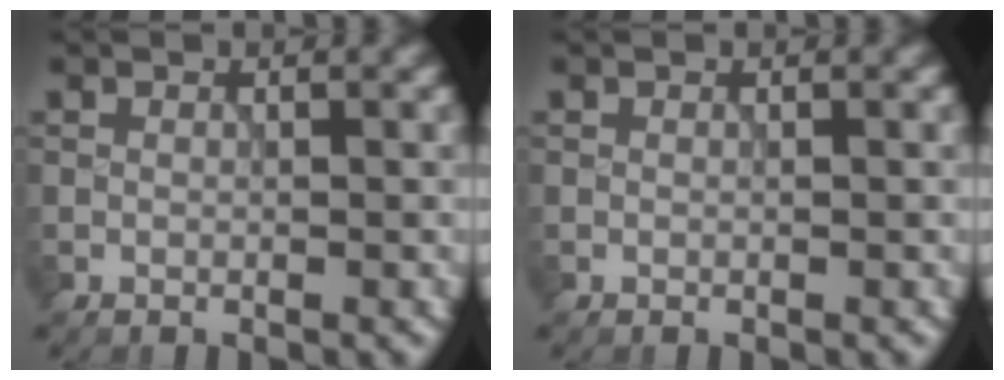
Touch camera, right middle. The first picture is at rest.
{"total": 0.0}